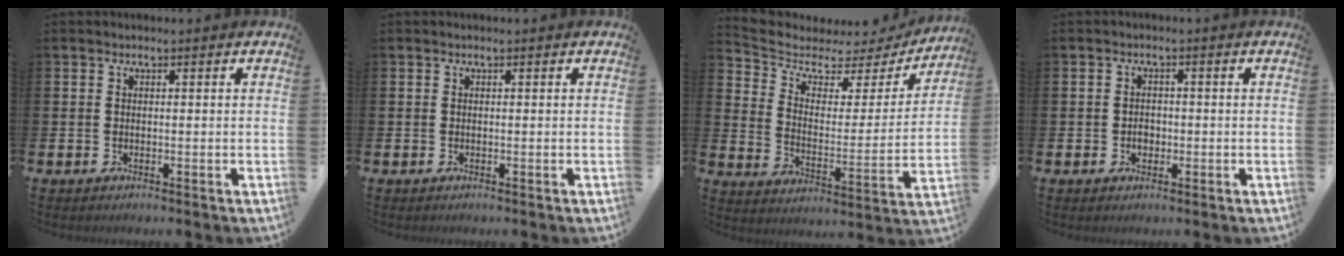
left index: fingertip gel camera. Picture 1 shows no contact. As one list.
[{"total": 0.0}, {"total": 5.2, "force": [4.2, 2.7, 1.5], "torque": [-0.061, -0.036, 0.061]}, {"total": 1.8, "force": [-0.4, 1.4, 1.0], "torque": [-0.007, 0.001, -0.012]}]